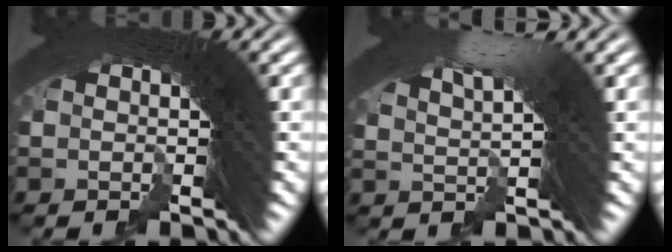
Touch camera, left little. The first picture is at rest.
{"total": 3.6, "force": [2.4, -0.1, 2.8], "torque": [-0.035, 0.011, 0.041]}